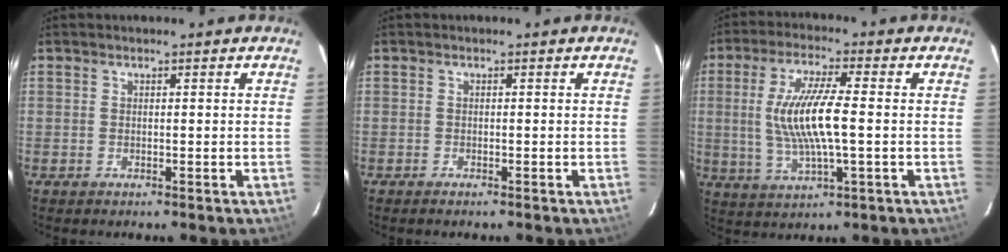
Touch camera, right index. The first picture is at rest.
{"total": 0.7, "force": [-0.6, 0.2, 0.3], "torque": [-0.008, -0.002, -0.013]}
{"total": 11.7, "force": [-0.1, 2.3, 11.5], "torque": [-0.224, -0.004, 0.002]}